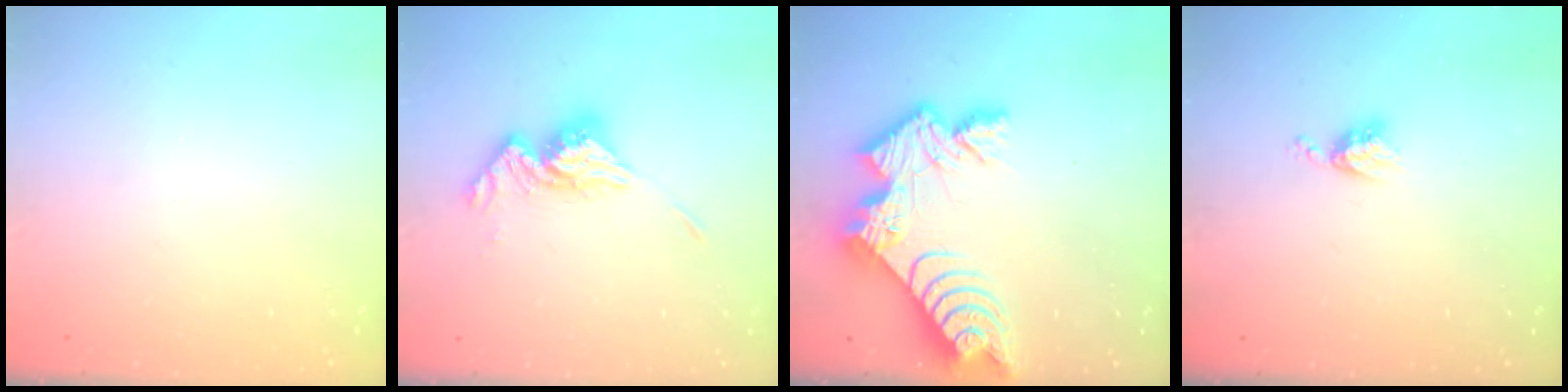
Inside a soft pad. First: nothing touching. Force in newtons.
{"total": 12.3, "press": 12.3, "slide": 1.3}
{"total": 13.7, "press": 13.7, "slide": 1.1}
{"total": 3.6, "press": 3.6, "slide": 0.4}